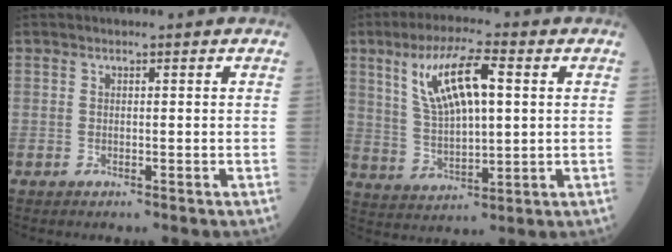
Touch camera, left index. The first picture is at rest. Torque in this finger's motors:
{"motor_torque": [1.09, -1.05, 0.50, 0.16]}